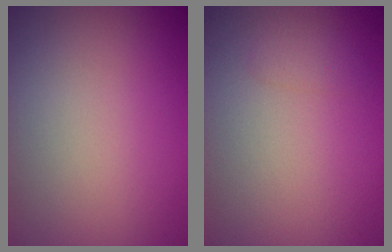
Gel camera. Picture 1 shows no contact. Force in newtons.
{"total": 0.9, "press": 0.9, "slide": 0.1}